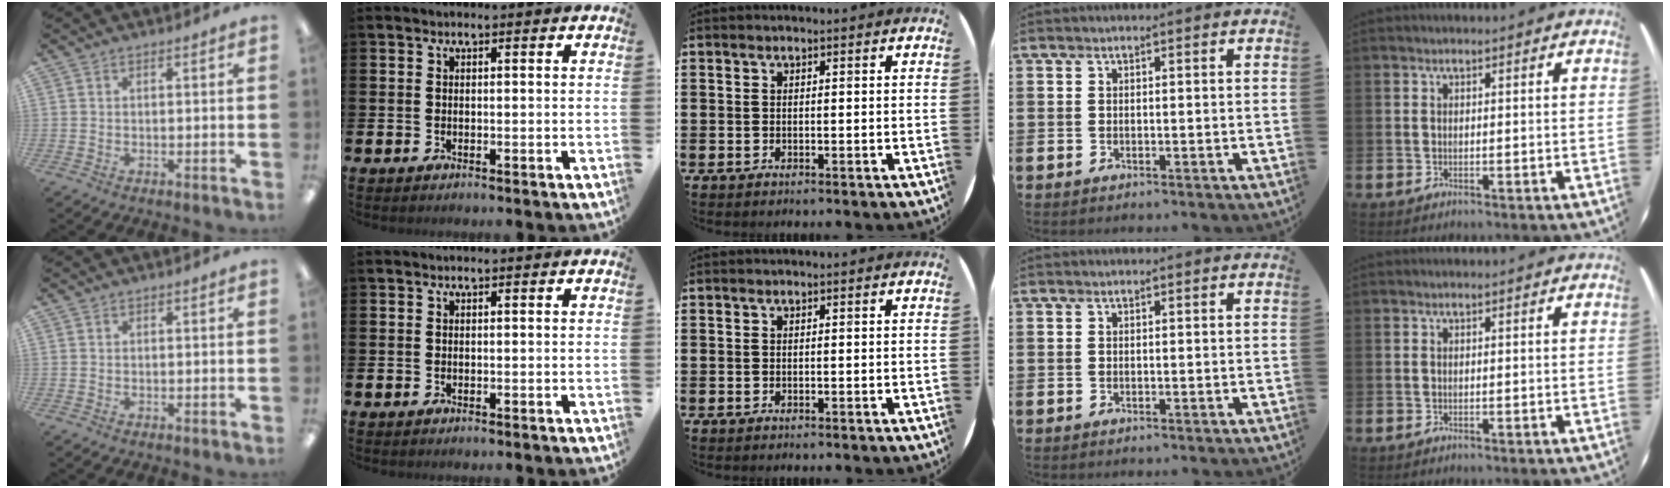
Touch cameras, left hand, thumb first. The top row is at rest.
{}